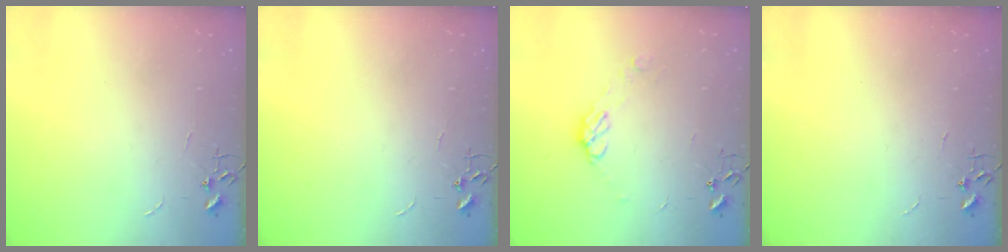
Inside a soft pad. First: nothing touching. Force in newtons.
{"total": 0.0}
{"total": 6.9, "press": 6.9, "slide": 0.5}
{"total": 0.0}